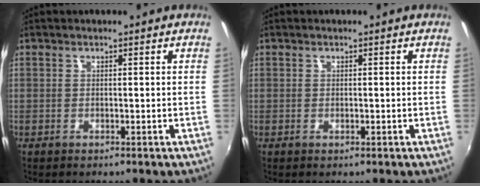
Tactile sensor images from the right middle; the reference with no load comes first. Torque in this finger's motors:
{"motor_torque": [-0.02, 0.08, 0.07, 0.03]}